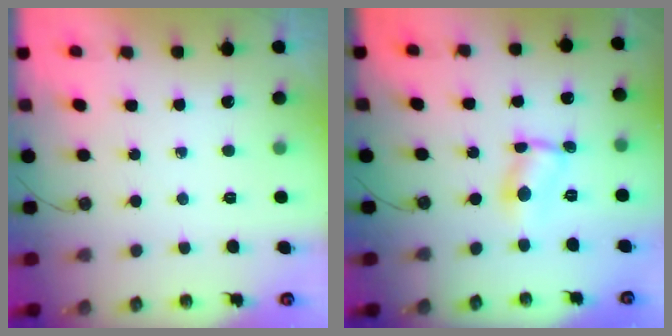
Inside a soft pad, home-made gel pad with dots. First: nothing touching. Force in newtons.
{"total": 2.4, "press": 2.4, "slide": 0.1}